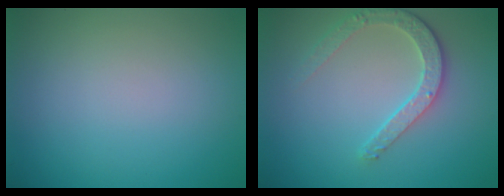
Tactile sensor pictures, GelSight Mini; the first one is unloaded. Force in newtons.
{"total": 3.4, "press": 2.9, "slide": 1.9}